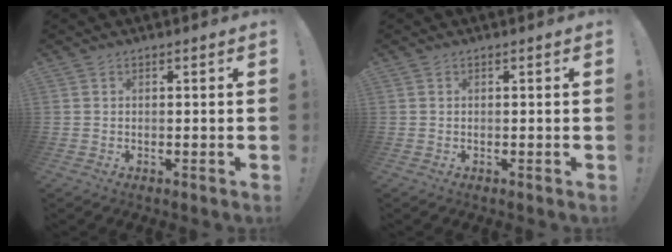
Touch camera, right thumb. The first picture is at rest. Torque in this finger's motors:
{"motor_torque": [0.01, -0.04, 0.15, -0.08, 0.05]}